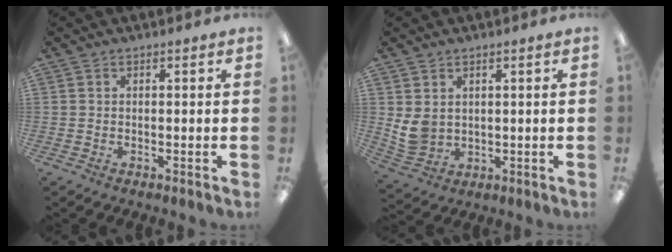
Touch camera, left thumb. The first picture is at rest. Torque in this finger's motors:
{"motor_torque": [0.82, 0.95, 0.48, -0.38, 0.04]}